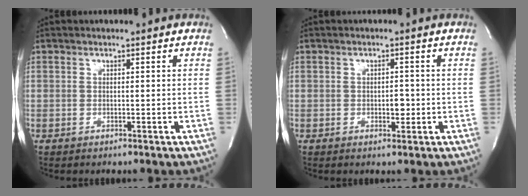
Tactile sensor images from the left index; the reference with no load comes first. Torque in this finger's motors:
{"motor_torque": [0.27, 0.24, 0.00, 0.02]}